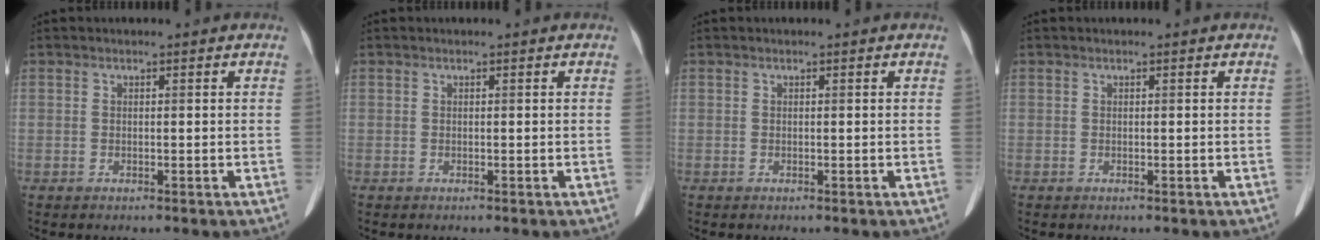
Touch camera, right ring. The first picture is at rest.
{"total": 0.0}
{"total": 0.0}
{"total": 0.0}